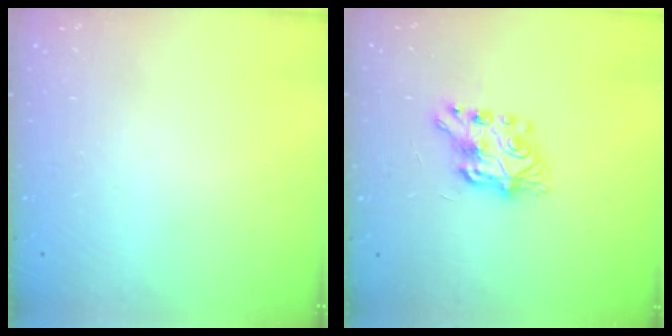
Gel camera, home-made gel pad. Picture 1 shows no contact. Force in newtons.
{"total": 8.6, "press": 8.5, "slide": 0.8}